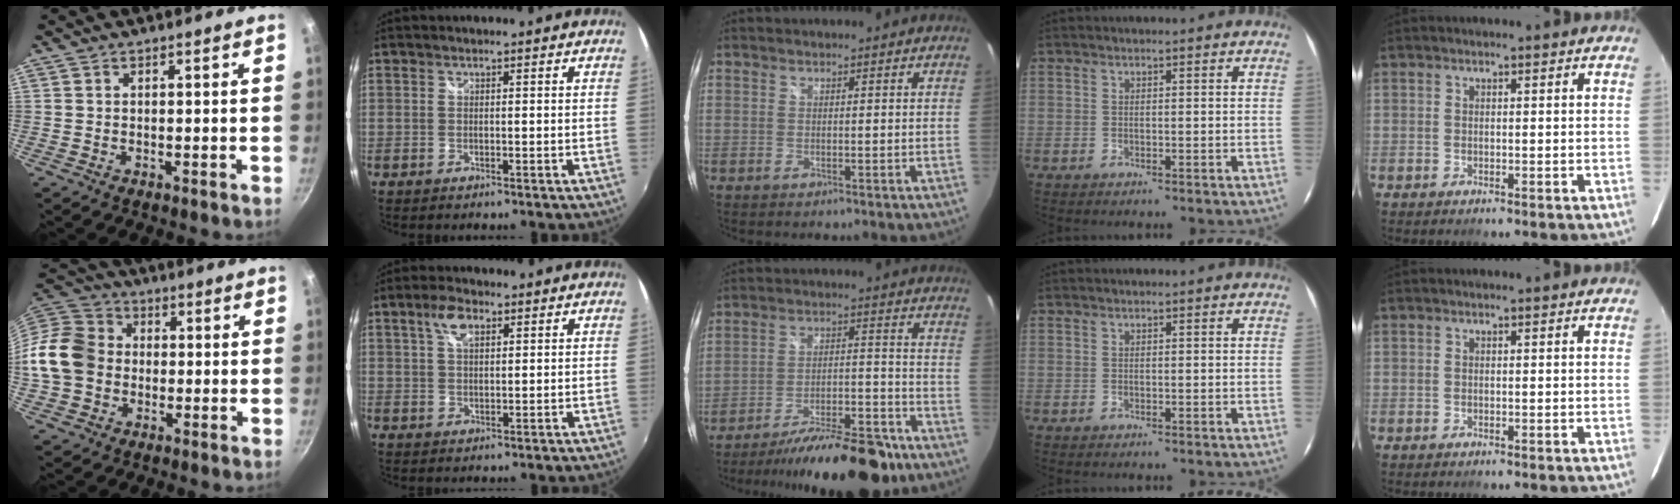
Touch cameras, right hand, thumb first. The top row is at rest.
{"thumb": {"total": 13.9, "force": [-1.5, 11.6, 7.4], "torque": [-0.124, 0.028, -0.045]}, "index": {"total": 4.8, "force": [2.3, 2.3, 3.6], "torque": [-0.065, 0.010, 0.041]}, "middle": {"total": 18.3, "force": [-14.7, 4.8, 9.7], "torque": [-0.156, -0.011, -0.212]}}